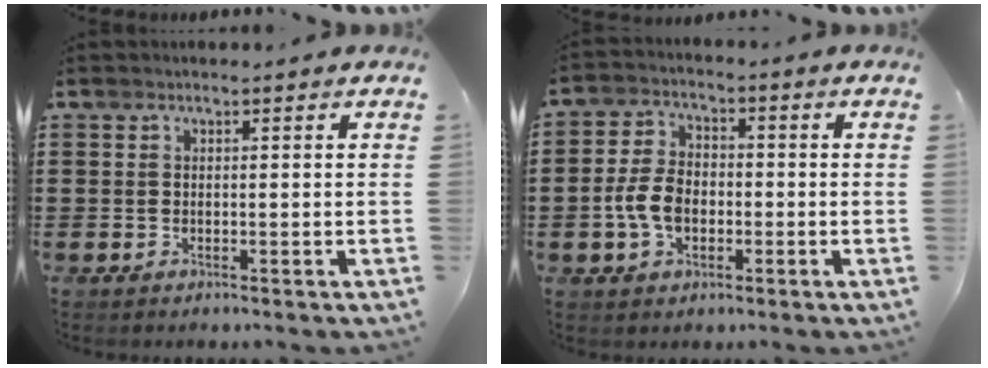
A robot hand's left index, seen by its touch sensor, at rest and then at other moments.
{"total": 6.5, "force": [-1.5, 4.2, 4.7], "torque": [-0.120, 0.002, -0.036]}